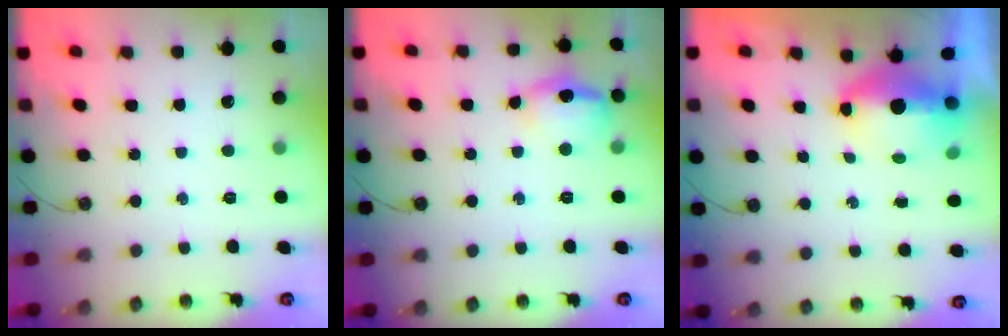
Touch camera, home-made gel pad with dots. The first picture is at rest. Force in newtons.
{"total": 12.0, "press": 11.9, "slide": 1.0}
{"total": 7.0, "press": 6.9, "slide": 1.2}